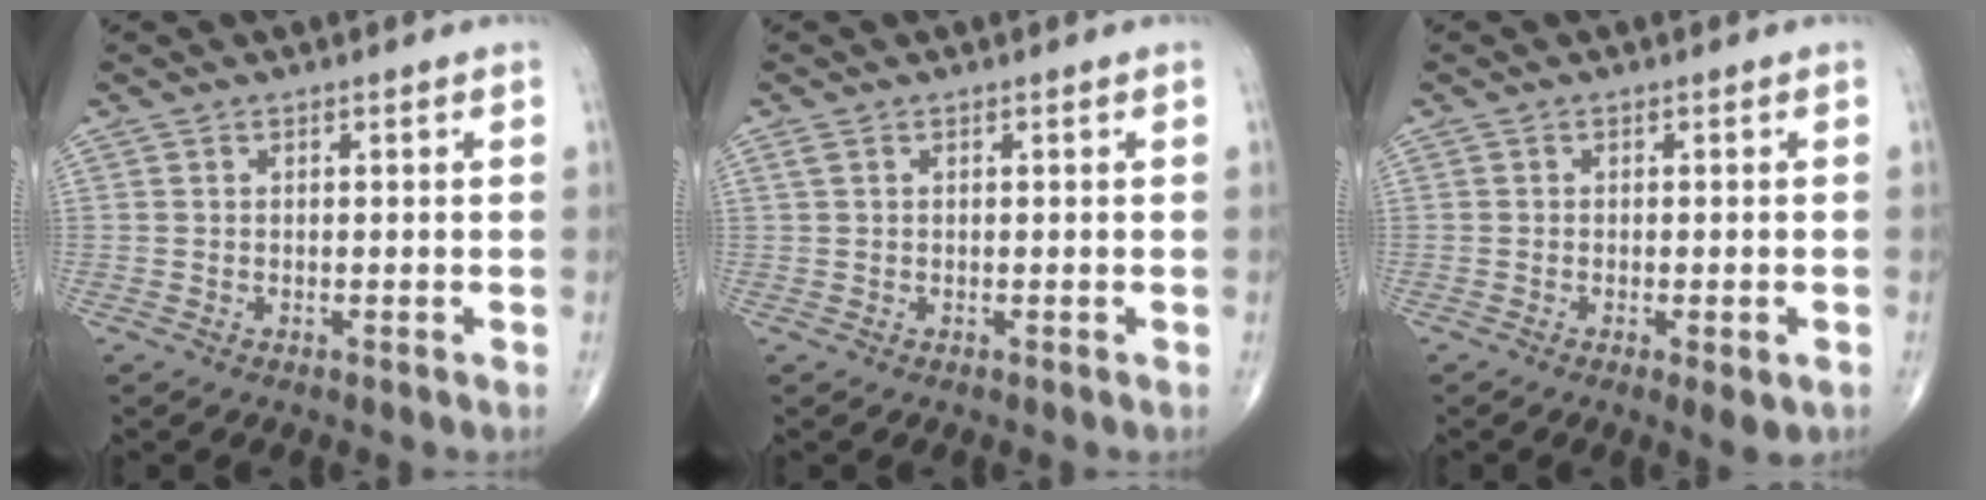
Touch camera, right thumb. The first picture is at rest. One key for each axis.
{"total": 0.9, "fx": 0.4, "fy": 0.5, "fz": 0.6, "tx": -0.020, "ty": 0.012, "tz": 0.012}
{"total": 3.4, "fx": -1.4, "fy": 0.9, "fz": 2.9, "tx": -0.039, "ty": -0.005, "tz": -0.015}